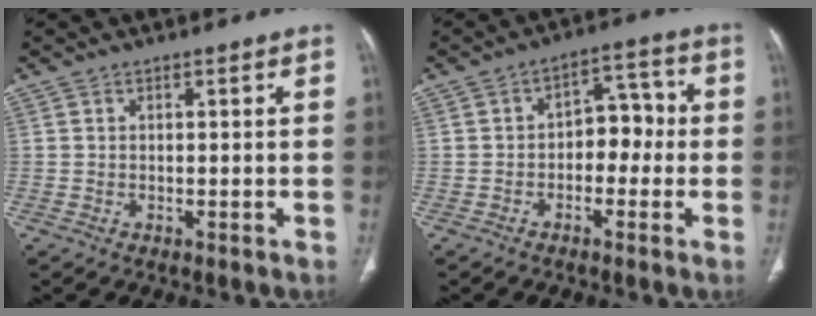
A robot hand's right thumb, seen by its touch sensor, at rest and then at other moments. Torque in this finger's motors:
{"motor_torque": [0.25, -0.34, 0.02, -0.05, 0.13]}